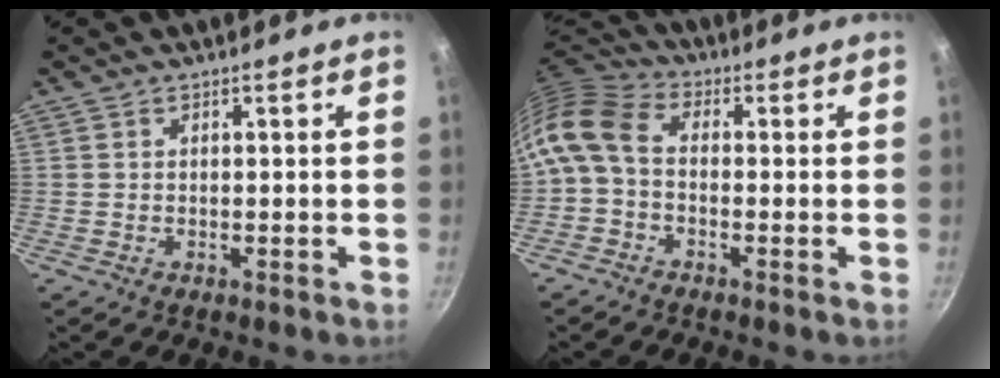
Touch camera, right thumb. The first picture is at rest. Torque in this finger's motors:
{"motor_torque": [-0.50, 0.77, 0.28, -0.26, 0.23]}